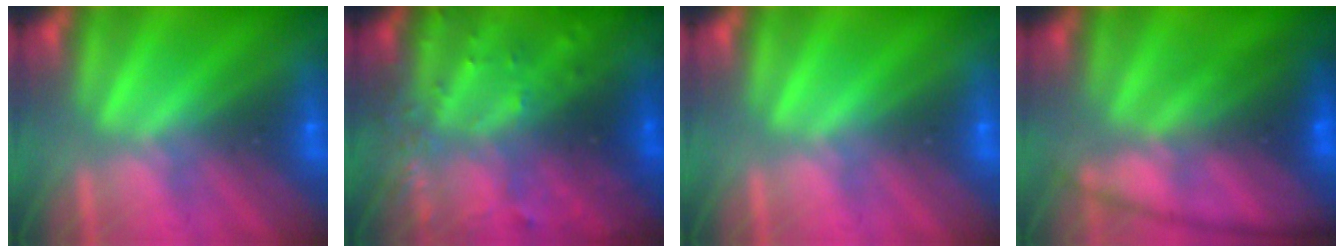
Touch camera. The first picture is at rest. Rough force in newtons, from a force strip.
{"total": 7.5}
{"total": 0.0}
{"total": 5.8}